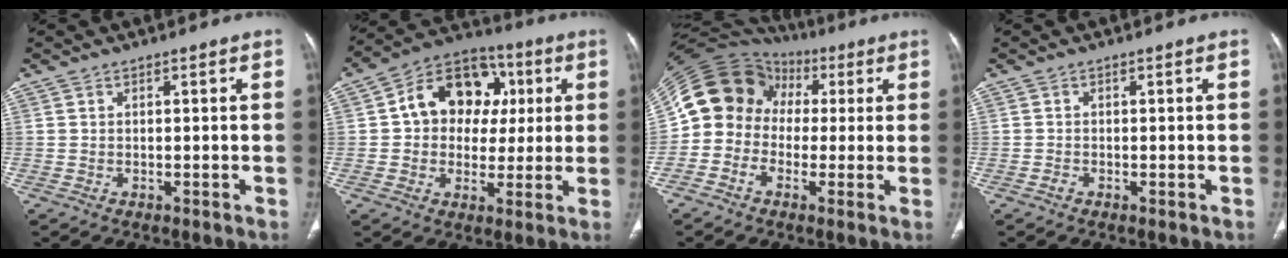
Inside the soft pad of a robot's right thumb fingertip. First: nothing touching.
{"total": 15.1, "force": [2.7, 12.0, 8.8], "torque": [-0.094, 0.018, 0.035]}
{"total": 14.3, "force": [1.2, 12.5, 6.7], "torque": [-0.107, 0.046, 0.014]}
{"total": 0.7, "force": [-0.4, 0.4, 0.4], "torque": [-0.010, -0.001, -0.010]}